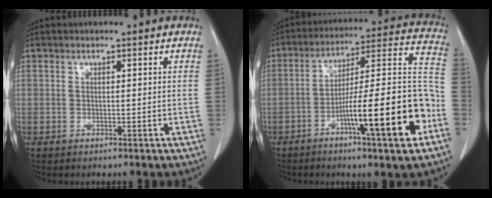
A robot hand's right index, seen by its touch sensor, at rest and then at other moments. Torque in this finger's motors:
{"motor_torque": [1.94, -0.20, 0.54, 0.16]}